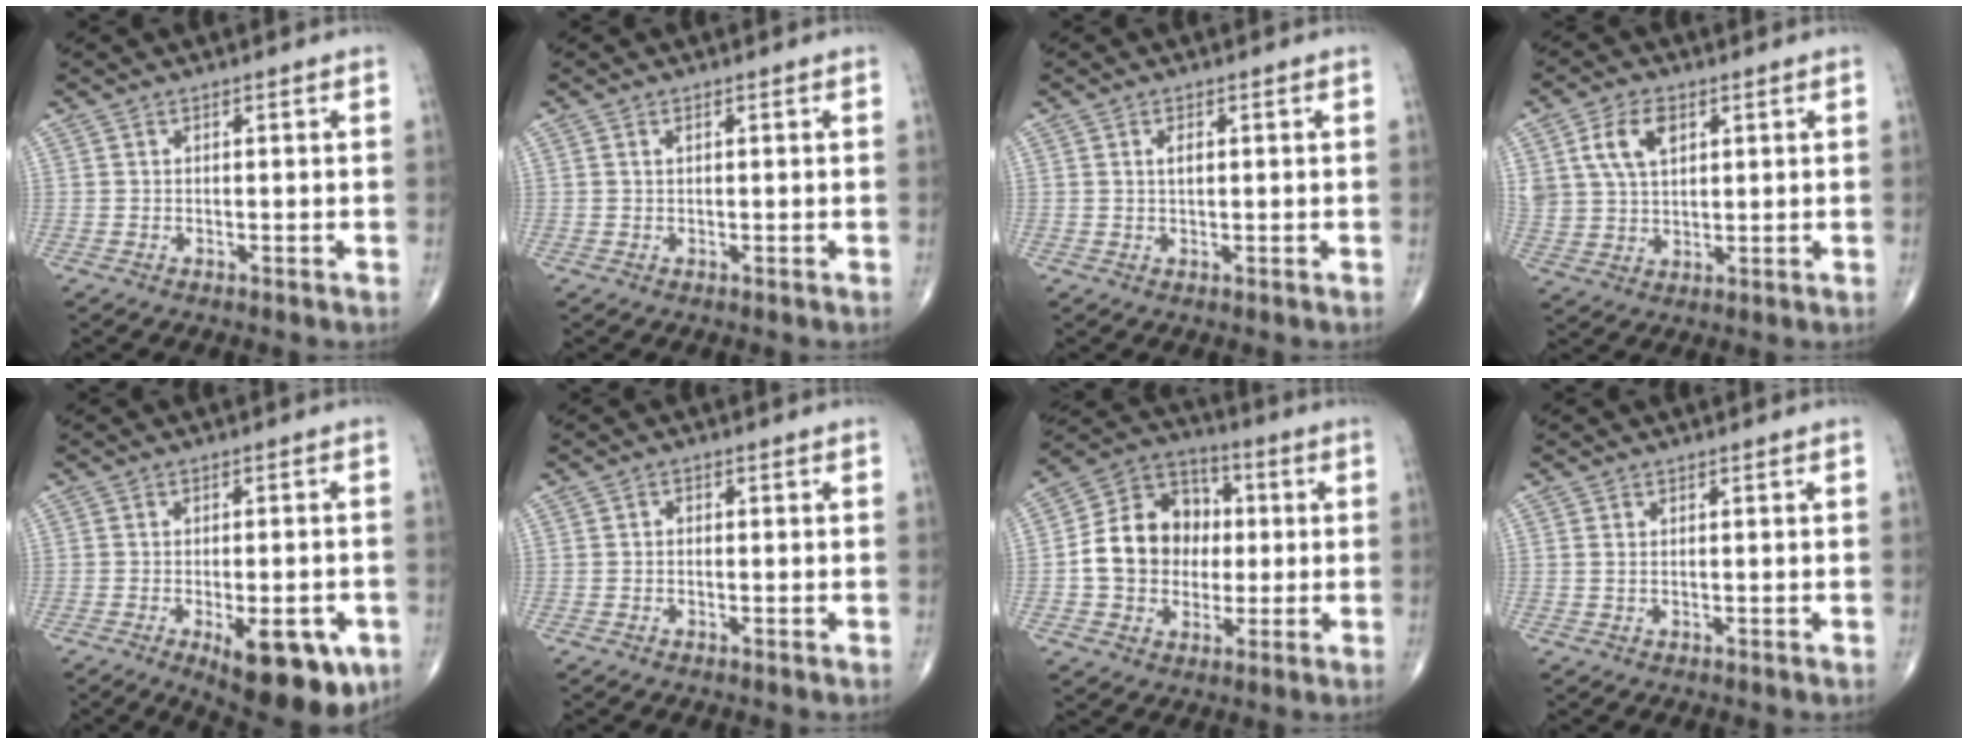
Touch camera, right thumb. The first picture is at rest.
{"total": 0.5, "force": [0.2, 0.3, 0.4], "torque": [-0.011, 0.005, 0.004]}
{"total": 1.7, "force": [0.4, 0.8, 1.4], "torque": [-0.024, 0.000, 0.006]}
{"total": 8.8, "force": [3.5, 5.5, 6.0], "torque": [-0.108, -0.005, 0.070]}
{"total": 14.0, "force": [-5.8, 5.6, 11.5], "torque": [-0.119, 0.003, -0.065]}
{"total": 0.9, "force": [-0.2, 0.7, 0.5], "torque": [-0.001, 0.003, -0.008]}
{"total": 15.2, "force": [-0.2, 12.5, 8.5], "torque": [-0.110, 0.030, -0.008]}
{"total": 0.5, "force": [0.1, 0.3, 0.5], "torque": [-0.011, 0.003, 0.003]}